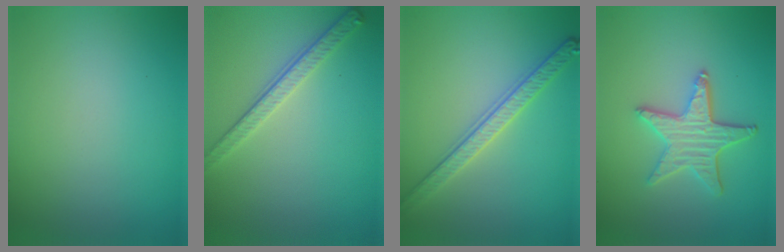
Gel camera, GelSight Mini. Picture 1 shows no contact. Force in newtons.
{"total": 2.9, "press": 2.5, "slide": 1.5}
{"total": 3.2, "press": 3.0, "slide": 1.0}
{"total": 4.4, "press": 3.7, "slide": 2.3}